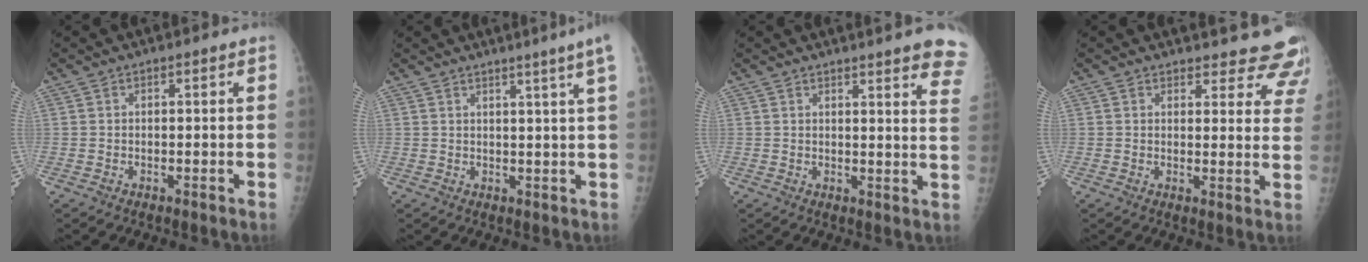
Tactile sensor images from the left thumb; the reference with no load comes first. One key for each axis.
{"total": 5.9, "fx": 3.8, "fy": -1.3, "fz": 4.3, "tx": -0.057, "ty": -0.016, "tz": 0.043}
{"total": 14.1, "fx": 11.2, "fy": 1.9, "fz": 8.3, "tx": -0.077, "ty": -0.055, "tz": 0.113}
{"total": 12.5, "fx": 11.9, "fy": 3.8, "fz": 1.1, "tx": 0.044, "ty": -0.086, "tz": 0.102}